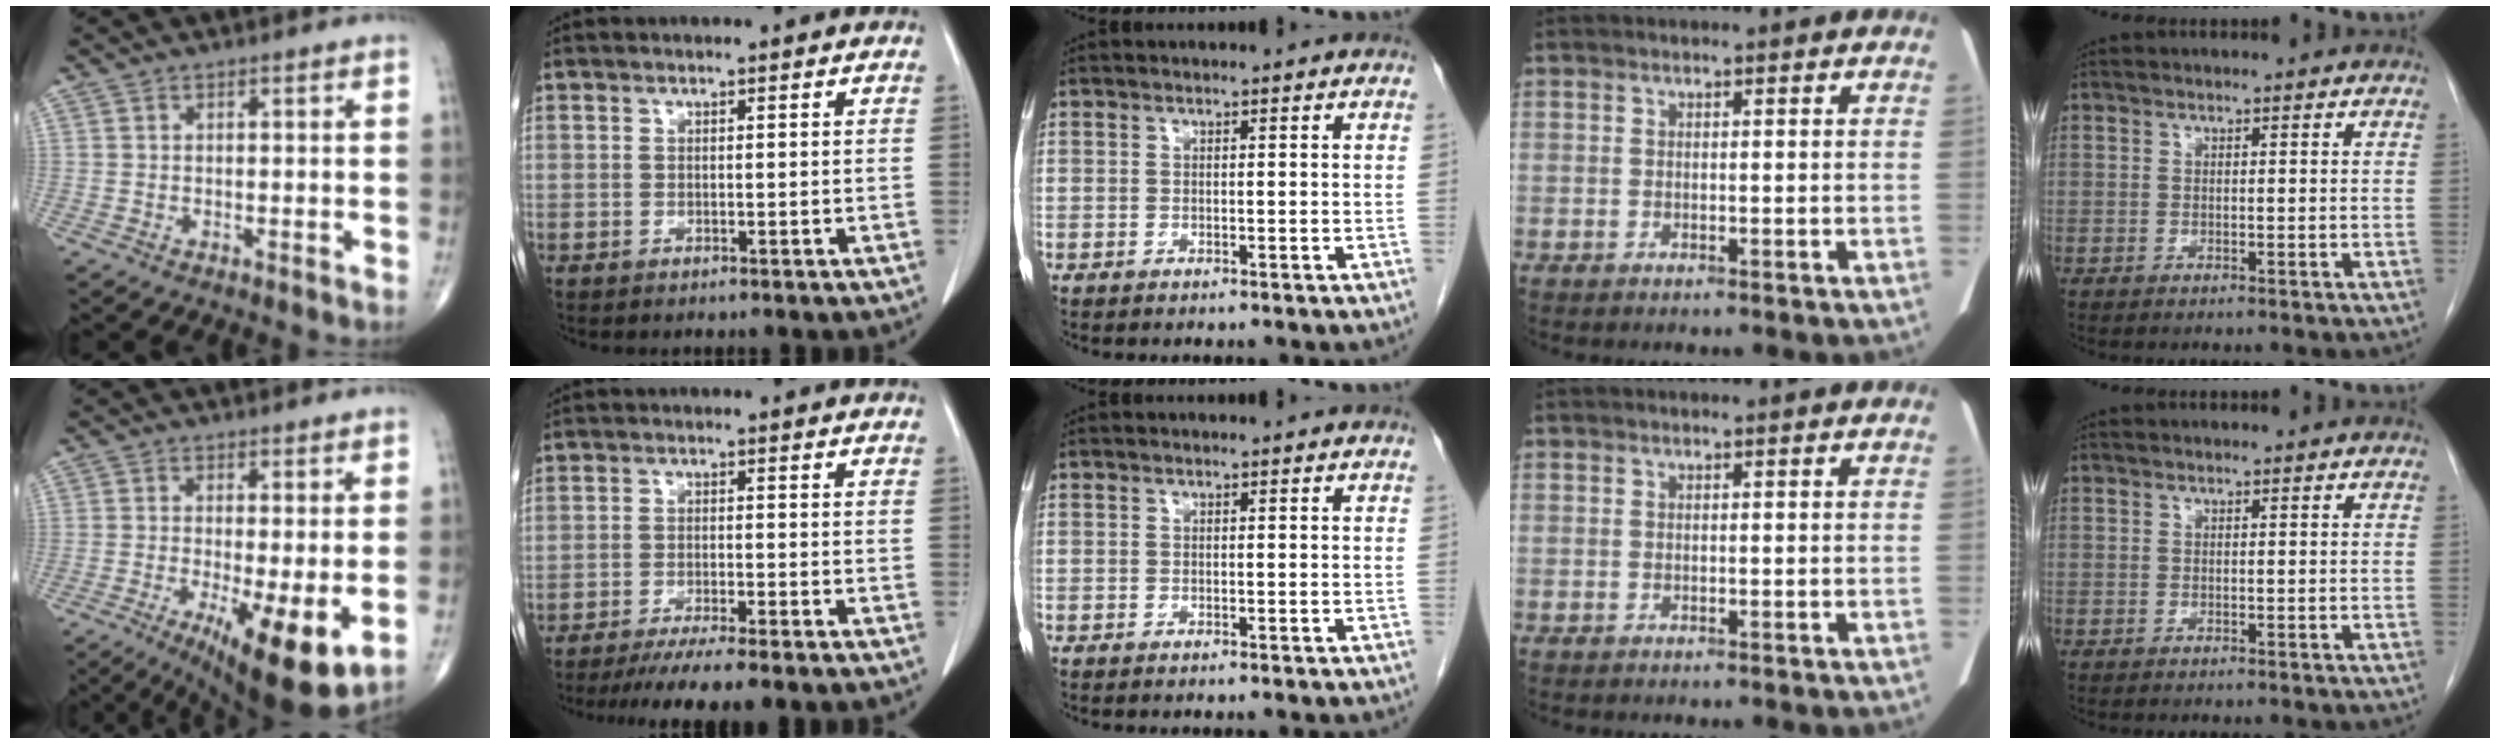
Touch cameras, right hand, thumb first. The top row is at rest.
{"thumb": {"total": 13.0, "force": [-3.5, 3.3, 12.1], "torque": [-0.181, -0.027, -0.046]}, "index": {"total": 9.2, "force": [-7.6, 0.1, 5.2], "torque": [-0.069, -0.019, -0.118]}}